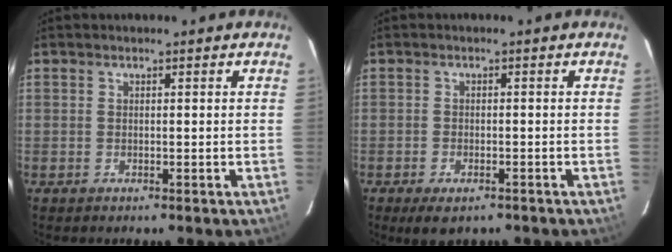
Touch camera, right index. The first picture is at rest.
{"total": 4.9, "force": [-3.3, 2.2, 2.8], "torque": [-0.061, -0.018, -0.050]}